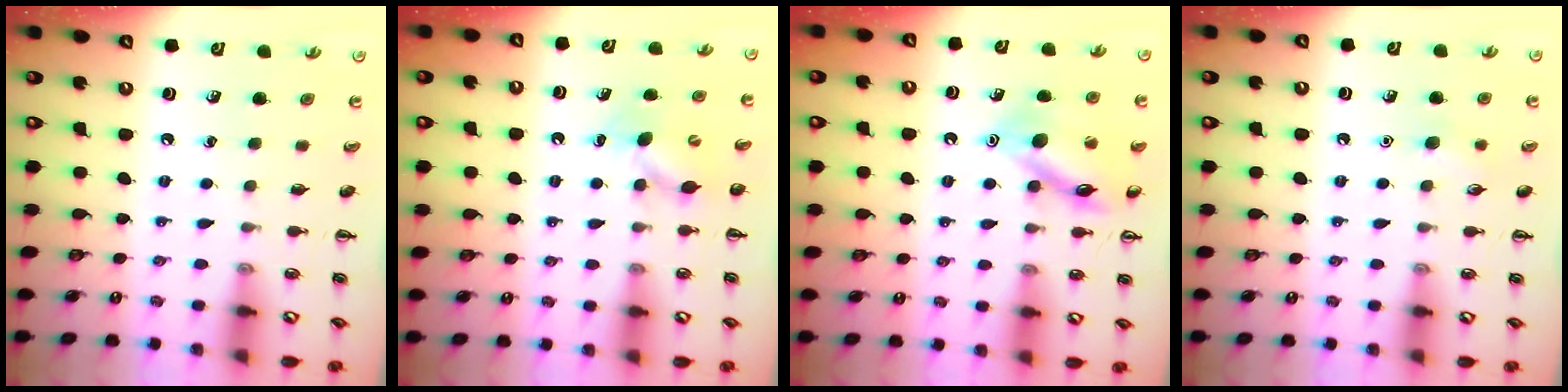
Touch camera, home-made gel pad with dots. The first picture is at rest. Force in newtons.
{"total": 6.1, "press": 6.0, "slide": 1.4}
{"total": 13.2, "press": 13.2, "slide": 1.3}
{"total": 4.3, "press": 4.2, "slide": 1.0}